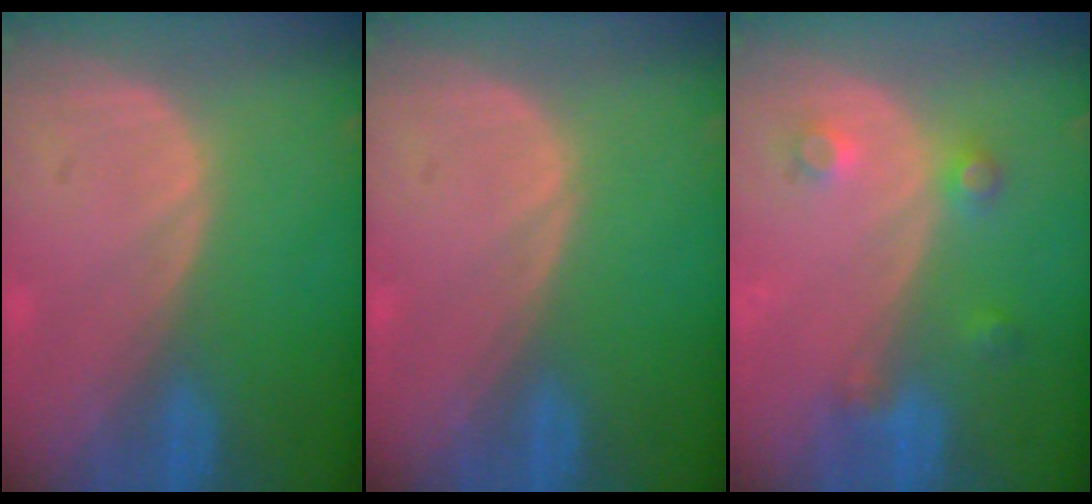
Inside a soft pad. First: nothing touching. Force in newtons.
{"total": 0.0}
{"total": 3.7, "press": 3.4, "slide": 1.4}